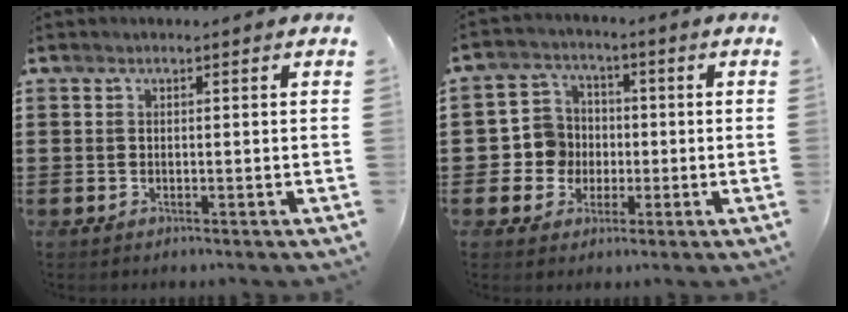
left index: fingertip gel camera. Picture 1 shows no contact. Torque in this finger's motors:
{"motor_torque": [0.80, 0.95, 0.18, 0.00]}